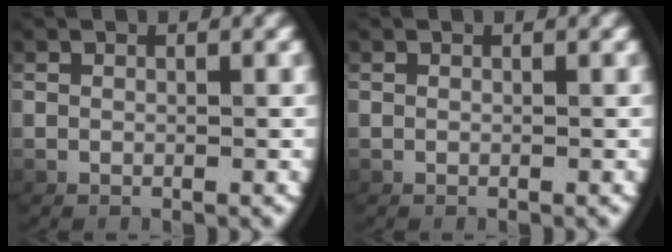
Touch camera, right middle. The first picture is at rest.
{"total": 0.0}